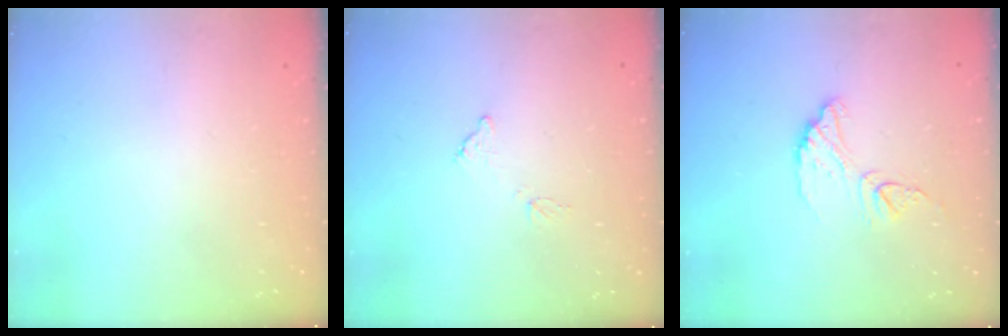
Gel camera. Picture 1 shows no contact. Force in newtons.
{"total": 6.9, "press": 6.9, "slide": 0.3}
{"total": 9.5, "press": 9.5, "slide": 0.6}